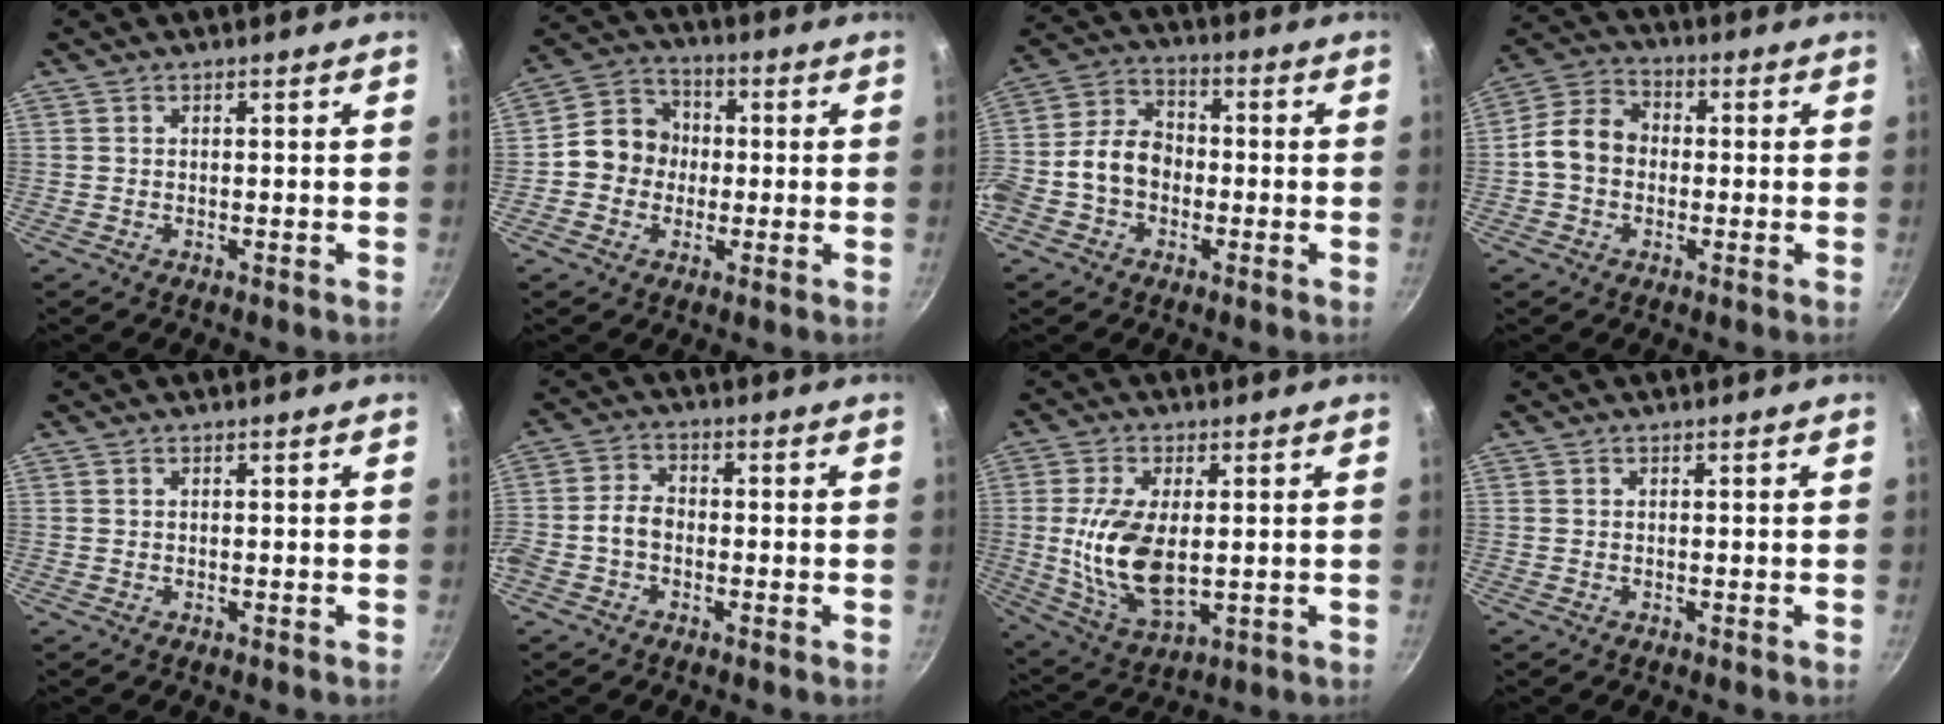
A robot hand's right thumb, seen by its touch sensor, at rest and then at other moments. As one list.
[{"total": 8.8, "force": [-0.6, 7.9, 3.9], "torque": [-0.031, 0.023, -0.032]}, {"total": 11.3, "force": [-2.2, 8.5, 7.1], "torque": [-0.107, 0.038, -0.057]}, {"total": 8.9, "force": [-0.7, 7.0, 5.3], "torque": [-0.073, 0.027, -0.035]}, {"total": 0.0}, {"total": 5.1, "force": [-1.5, 3.8, 3.0], "torque": [-0.050, 0.026, -0.039]}, {"total": 14.3, "force": [0.4, 7.3, 12.2], "torque": [-0.233, -0.014, 0.015]}, {"total": 0.0}]